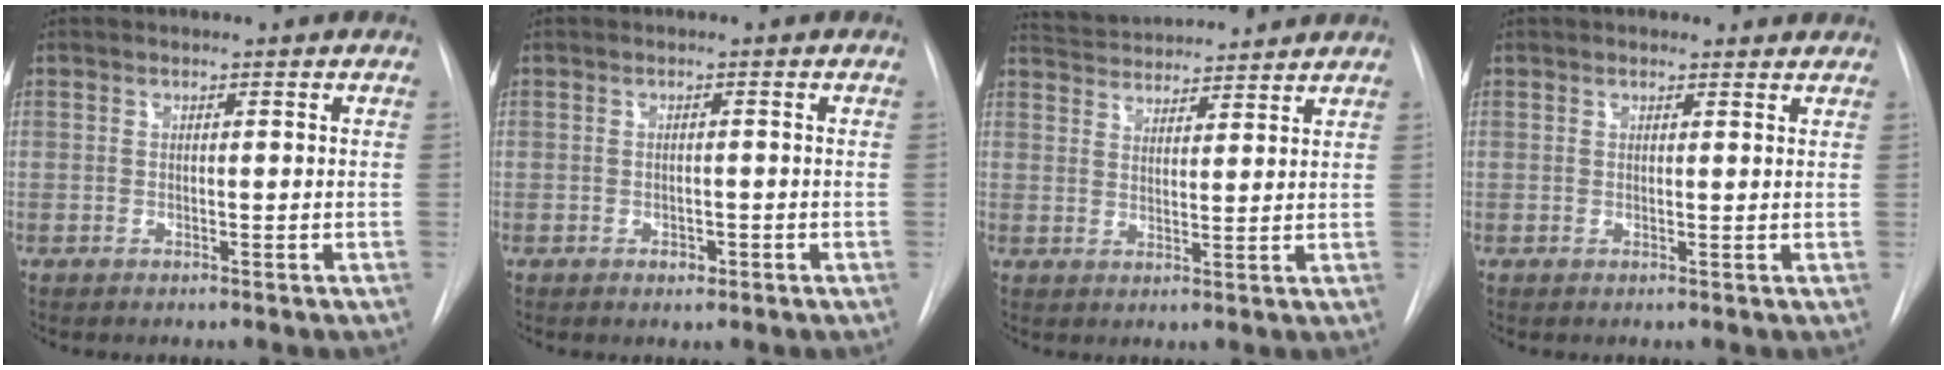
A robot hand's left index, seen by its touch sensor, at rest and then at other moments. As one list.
[{"total": 1.3, "force": [-0.6, 0.9, 0.7], "torque": [-0.010, 0.002, -0.004]}, {"total": 11.0, "force": [10.6, 1.5, 2.4], "torque": [-0.044, 0.024, 0.160]}, {"total": 4.3, "force": [3.8, 1.4, 1.5], "torque": [-0.015, 0.022, 0.041]}]